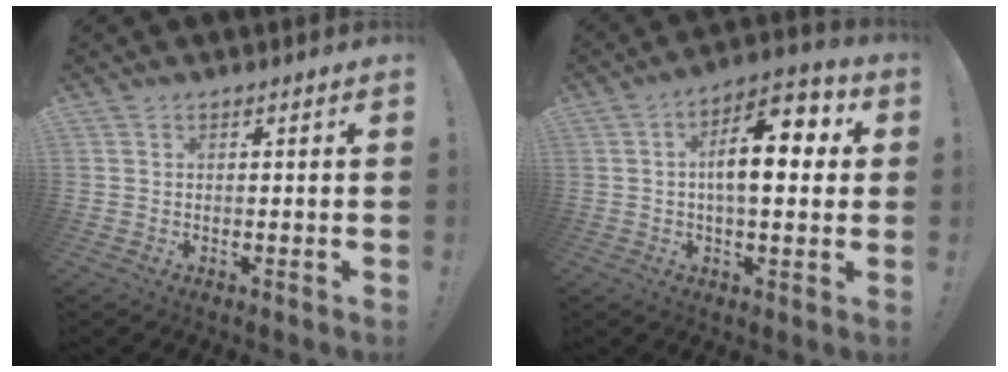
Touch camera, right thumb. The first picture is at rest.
{"total": 13.8, "force": [1.8, 6.1, 12.3], "torque": [-0.183, 0.004, 0.025]}